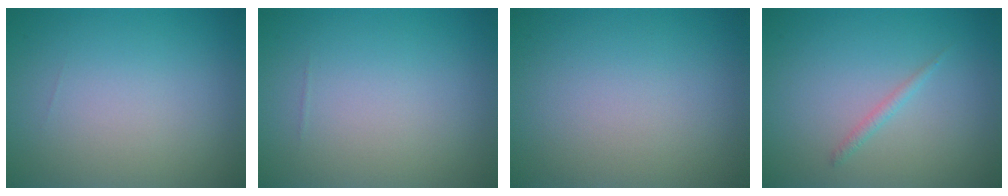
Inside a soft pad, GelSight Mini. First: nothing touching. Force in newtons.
{"total": 0.0}
{"total": 0.0}
{"total": 0.9, "press": 0.9, "slide": 0.0}